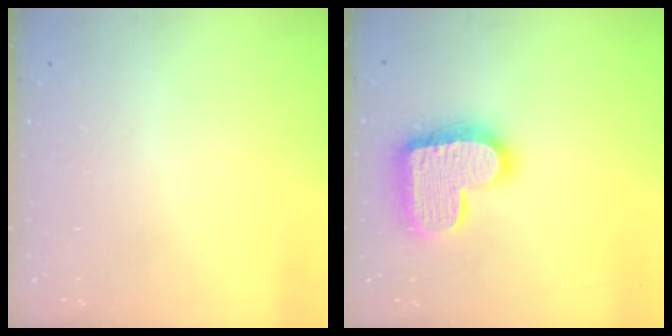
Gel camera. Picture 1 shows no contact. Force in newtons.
{"total": 20.1, "press": 20.1, "slide": 1.3}